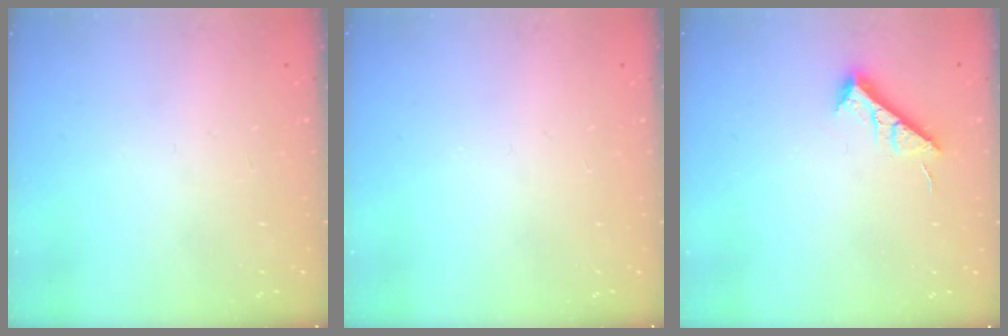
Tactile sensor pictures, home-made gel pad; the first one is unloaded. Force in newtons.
{"total": 0.0}
{"total": 7.3, "press": 7.3, "slide": 0.6}